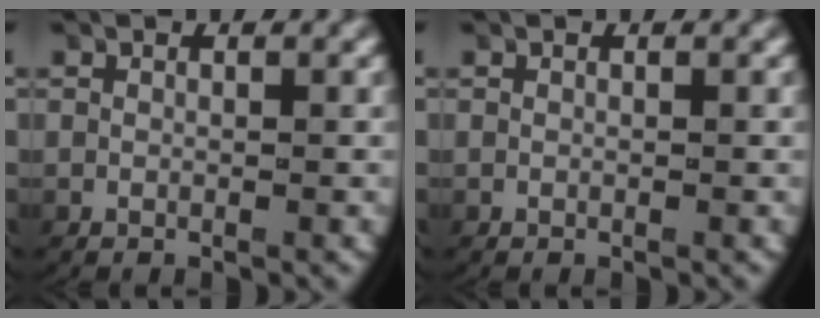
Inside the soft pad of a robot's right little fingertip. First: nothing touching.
{"total": 0.0}